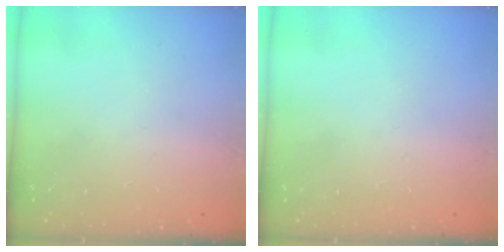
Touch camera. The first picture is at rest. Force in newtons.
{"total": 0.0}